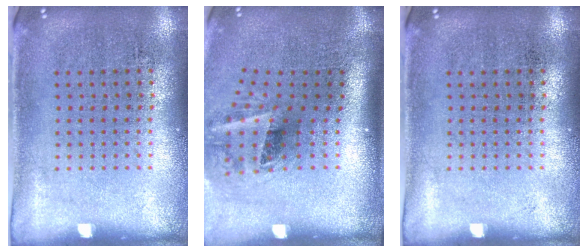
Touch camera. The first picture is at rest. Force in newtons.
{"total": 2.1, "press": 1.3, "slide": 1.6}
{"total": 0.0}